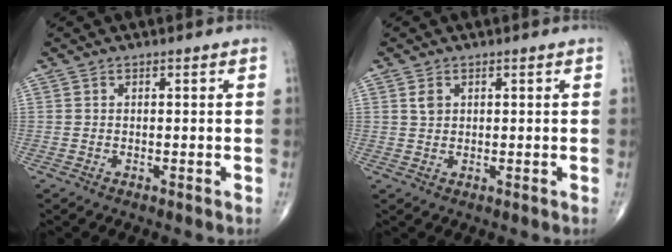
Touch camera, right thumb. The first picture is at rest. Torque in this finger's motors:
{"motor_torque": [-0.06, -0.05, 0.04, 0.02, 0.00]}